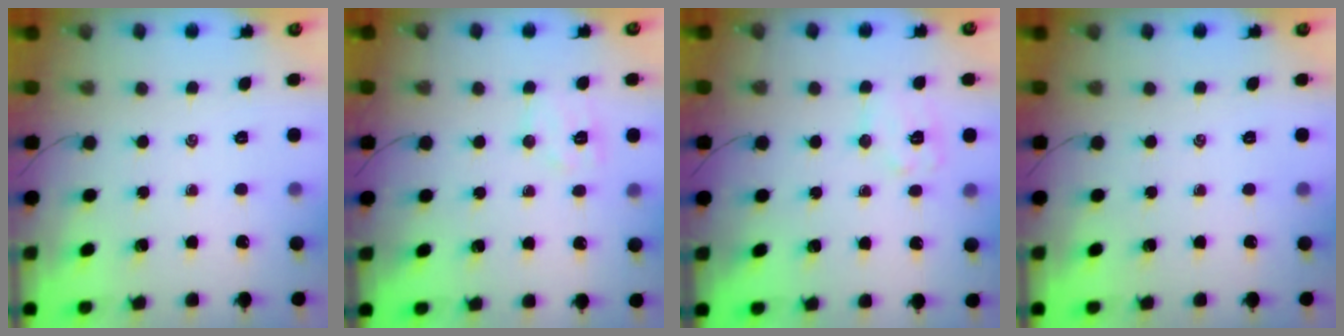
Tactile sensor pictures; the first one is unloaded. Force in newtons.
{"total": 6.4, "press": 6.4, "slide": 1.1}
{"total": 7.8, "press": 7.8, "slide": 0.6}
{"total": 0.0}